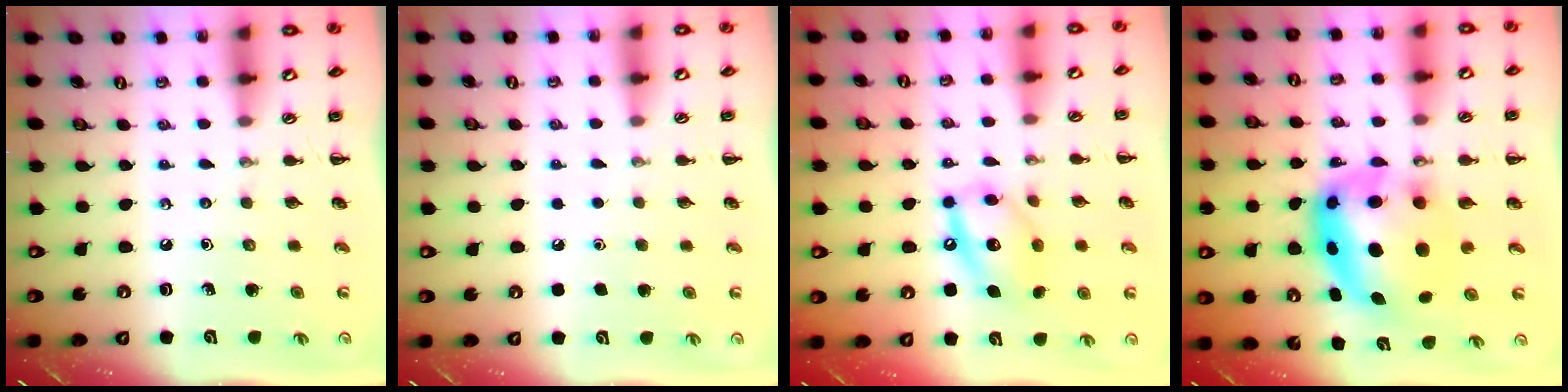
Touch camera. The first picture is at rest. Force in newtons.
{"total": 1.6, "press": 1.6, "slide": 0.1}
{"total": 13.8, "press": 13.6, "slide": 2.5}
{"total": 9.8, "press": 9.5, "slide": 2.4}